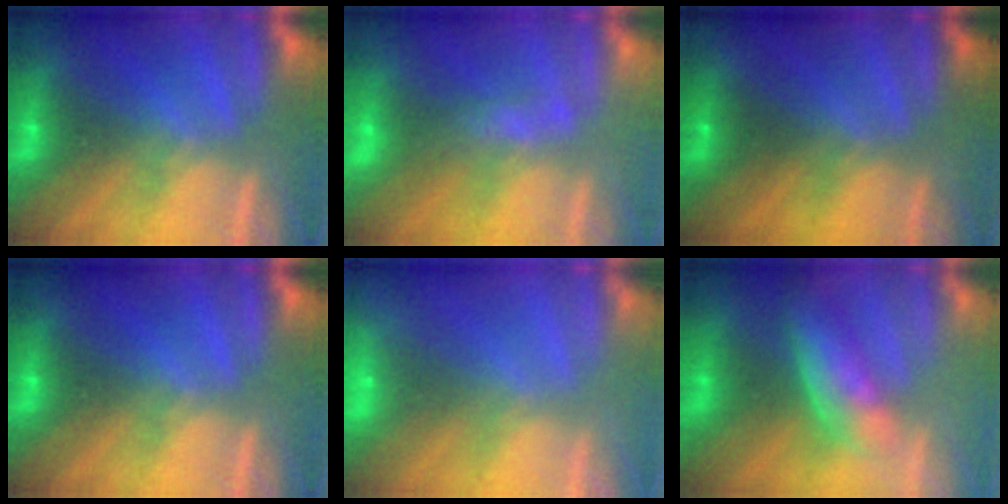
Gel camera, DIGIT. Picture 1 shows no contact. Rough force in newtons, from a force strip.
{"total": 2.4}
{"total": 1.9}
{"total": 0.0}
{"total": 5.5}
{"total": 4.6}